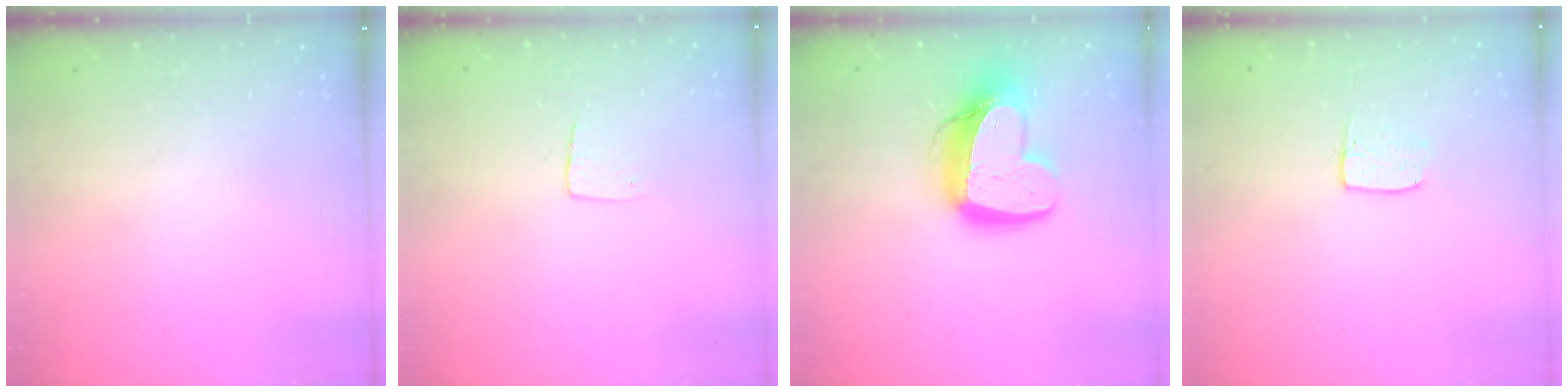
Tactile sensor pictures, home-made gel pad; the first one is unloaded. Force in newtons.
{"total": 3.9, "press": 3.8, "slide": 0.3}
{"total": 15.5, "press": 15.4, "slide": 1.8}
{"total": 3.6, "press": 3.6, "slide": 0.3}